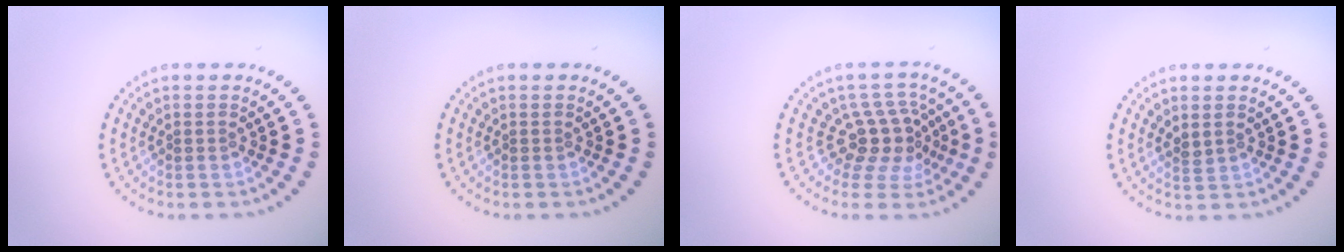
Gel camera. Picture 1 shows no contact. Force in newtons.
{"total": 0.0}
{"total": 4.0, "press": 2.9, "slide": 2.7}
{"total": 0.9, "press": 0.7, "slide": 0.5}